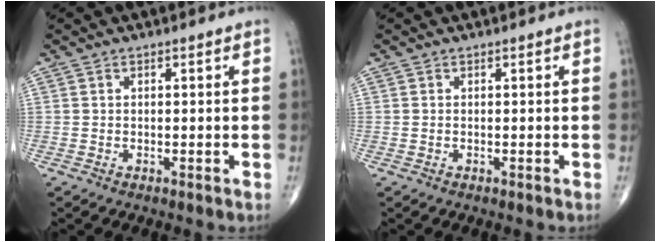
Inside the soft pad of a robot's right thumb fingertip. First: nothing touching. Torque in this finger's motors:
{"motor_torque": [0.03, 0.33, -0.09, -0.01, 0.01]}